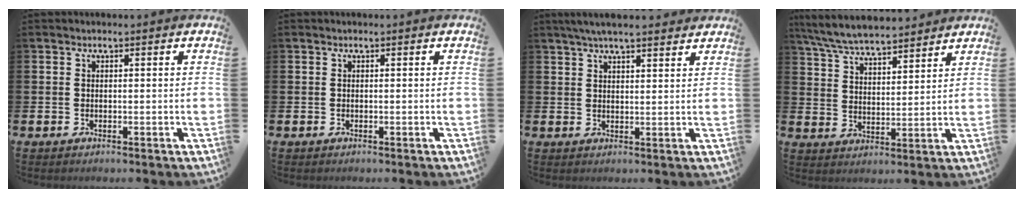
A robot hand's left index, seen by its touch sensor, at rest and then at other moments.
{"total": 0.0}
{"total": 4.4, "force": [4.0, 0.6, 1.7], "torque": [-0.041, -0.007, 0.072]}
{"total": 6.8, "force": [6.5, 0.8, 1.6], "torque": [-0.062, -0.031, 0.119]}